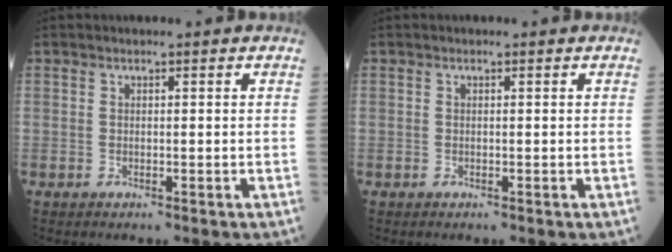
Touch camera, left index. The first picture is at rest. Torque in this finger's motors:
{"motor_torque": [0.00, 0.00, -0.03, 0.00]}